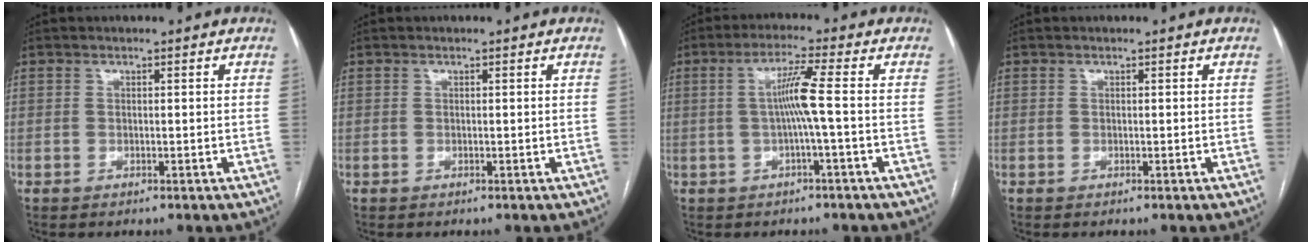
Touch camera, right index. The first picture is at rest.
{"total": 0.0}
{"total": 5.3, "force": [-0.4, -1.1, 5.2], "torque": [-0.097, 0.010, -0.004]}
{"total": 0.0}